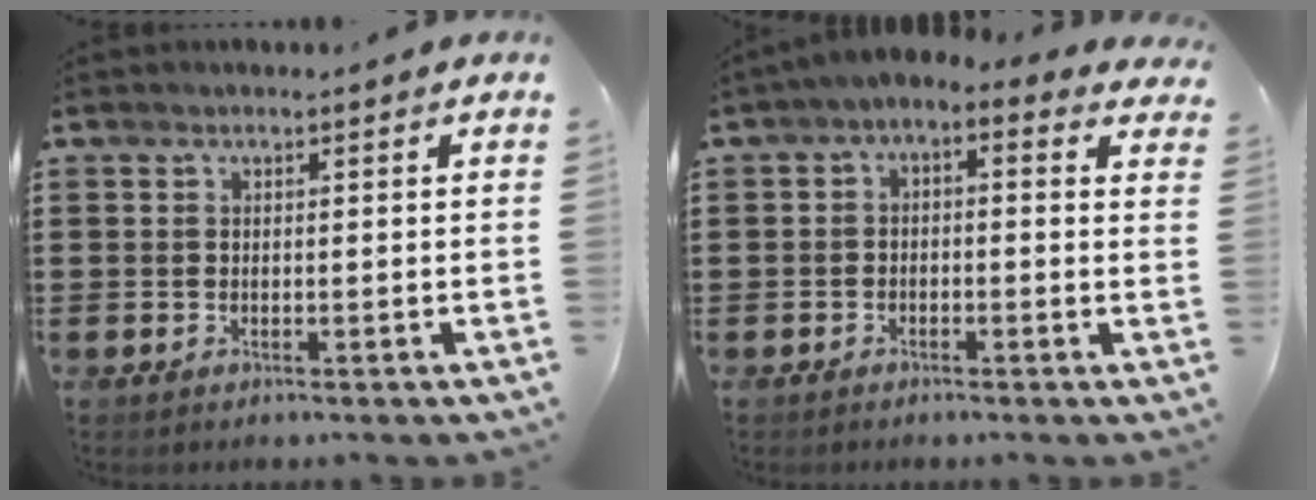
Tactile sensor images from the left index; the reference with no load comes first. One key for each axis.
{"total": 2.1, "fx": -1.9, "fy": 0.6, "fz": 0.8, "tx": -0.017, "ty": 0.005, "tz": -0.044}